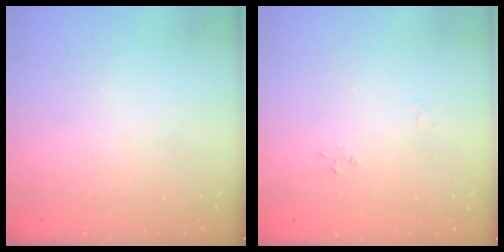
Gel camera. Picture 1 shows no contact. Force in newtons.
{"total": 2.3, "press": 2.3, "slide": 0.2}